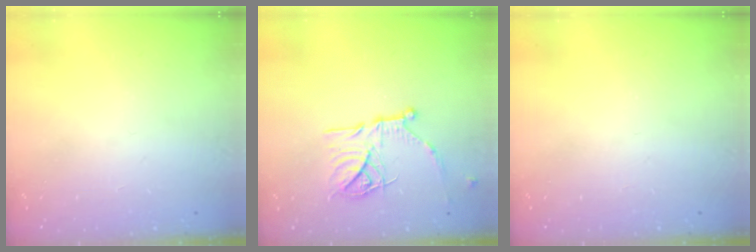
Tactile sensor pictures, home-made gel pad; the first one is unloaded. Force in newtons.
{"total": 17.1, "press": 17.0, "slide": 1.5}
{"total": 0.0}